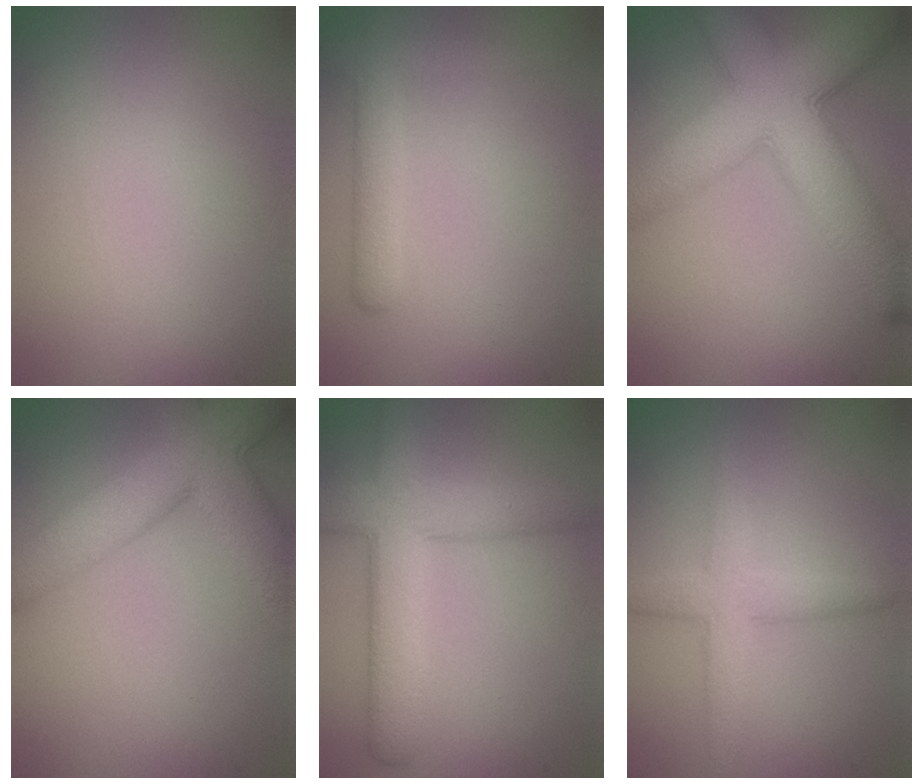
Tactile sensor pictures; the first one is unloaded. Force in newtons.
{"total": 2.8, "press": 2.8, "slide": 0.2}
{"total": 11.3, "press": 11.3, "slide": 0.4}
{"total": 8.6, "press": 8.6, "slide": 0.4}
{"total": 6.2, "press": 6.2, "slide": 0.2}
{"total": 3.6, "press": 3.6, "slide": 0.1}